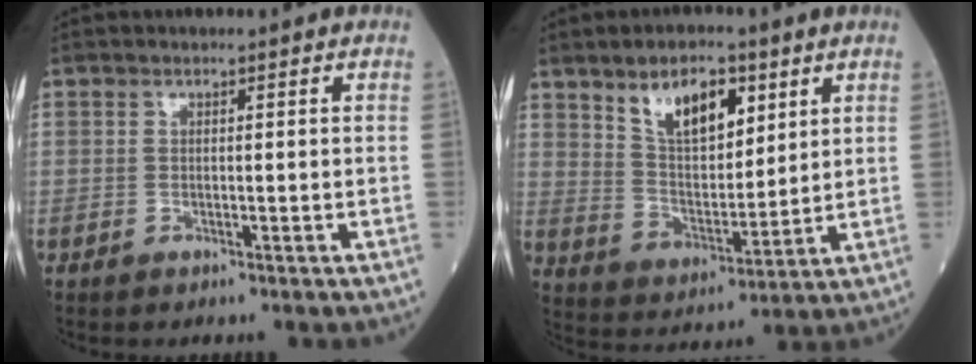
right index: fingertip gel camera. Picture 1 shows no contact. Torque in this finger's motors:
{"motor_torque": [1.07, 1.07, 0.19, 0.09]}